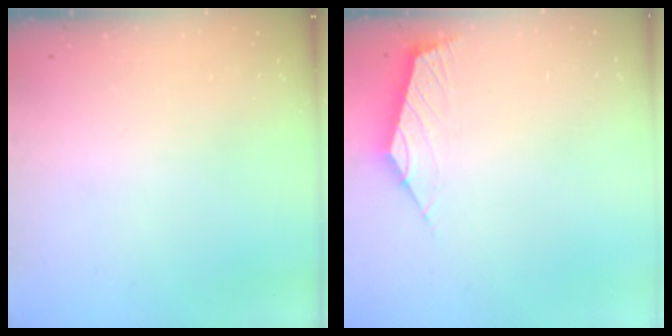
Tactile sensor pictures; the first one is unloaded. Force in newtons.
{"total": 2.4, "press": 2.3, "slide": 0.6}